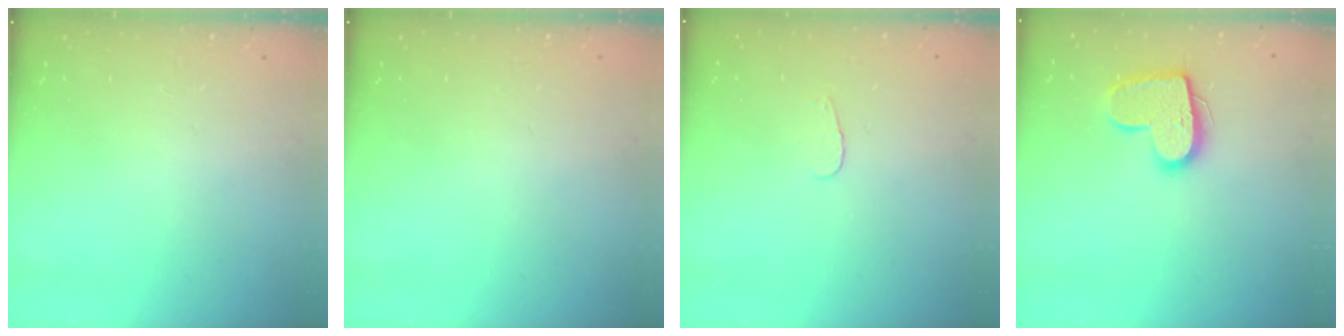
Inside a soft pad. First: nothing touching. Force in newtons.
{"total": 0.0}
{"total": 3.1, "press": 3.1, "slide": 0.4}
{"total": 14.5, "press": 14.5, "slide": 0.9}